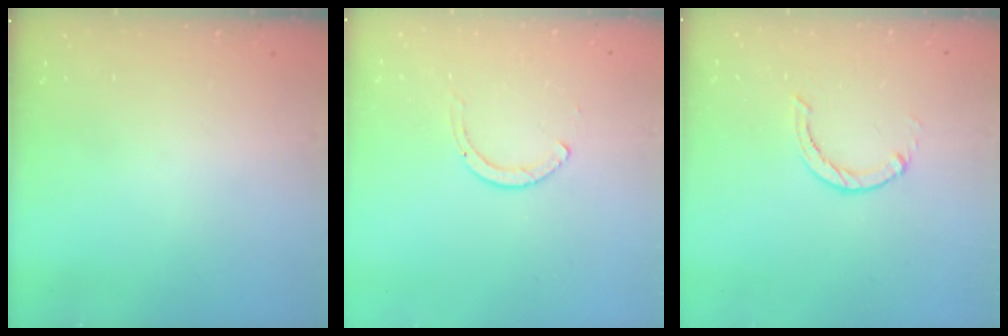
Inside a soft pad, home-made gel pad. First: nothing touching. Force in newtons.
{"total": 2.0, "press": 1.9, "slide": 0.3}
{"total": 0.6, "press": 0.6, "slide": 0.2}